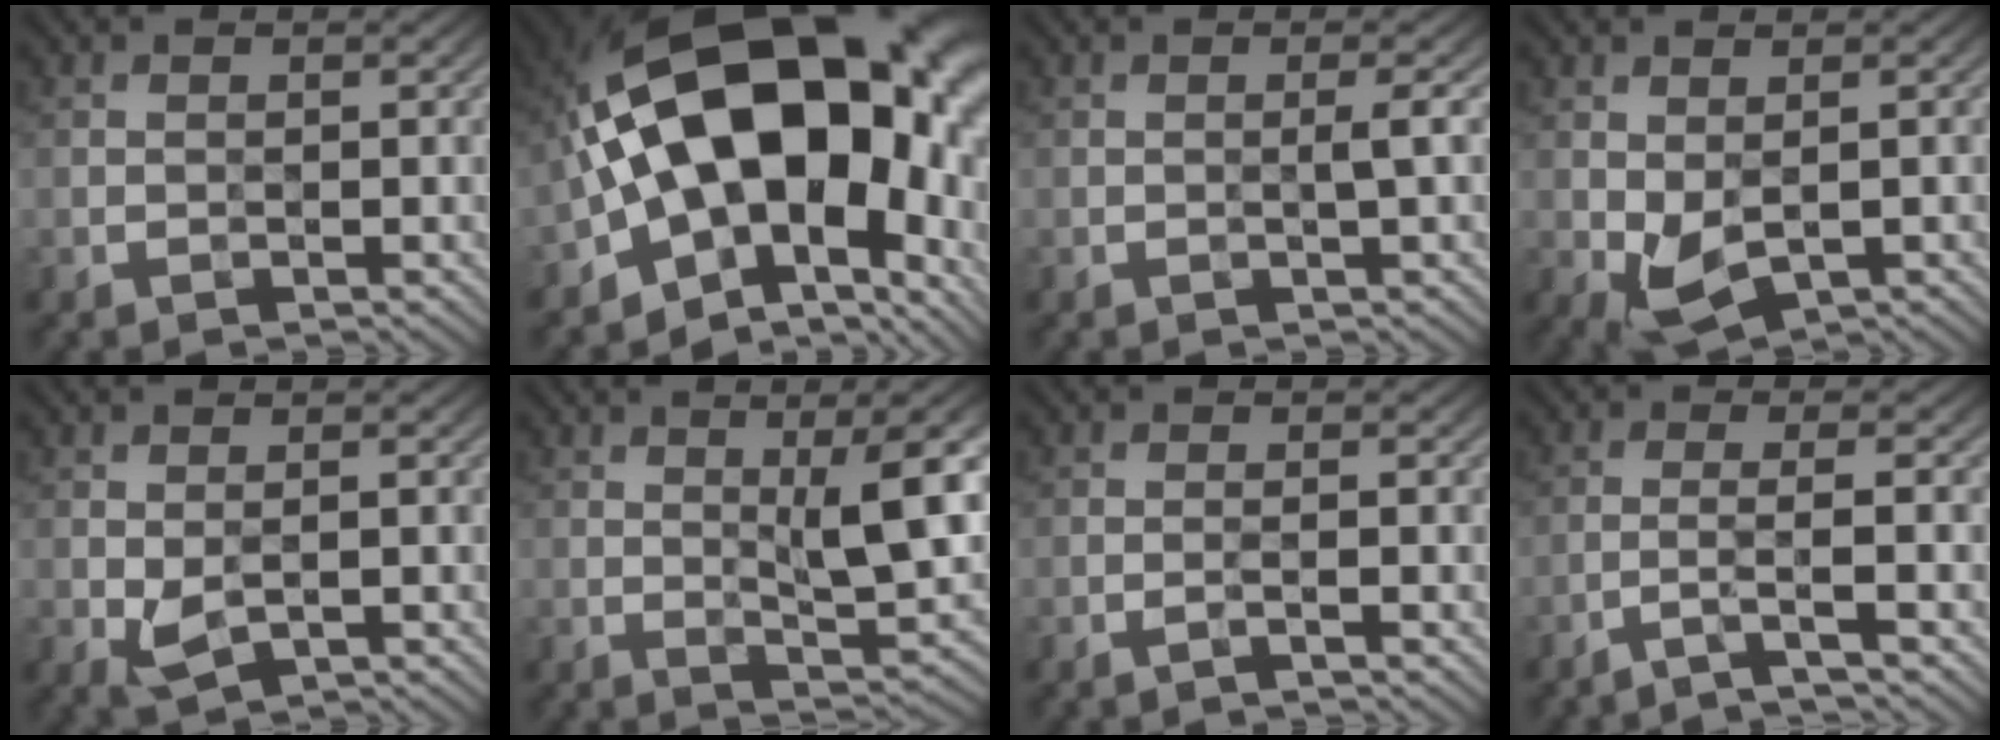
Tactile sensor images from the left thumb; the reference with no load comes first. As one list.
[{"total": 19.8, "force": [-1.4, 11.4, 16.1], "torque": [-0.275, -0.007, -0.017]}, {"total": 1.3, "force": [-0.1, -0.1, 1.3], "torque": [-0.021, 0.004, -0.002]}, {"total": 2.5, "force": [0.0, 1.7, 1.8], "torque": [-0.051, -0.002, 0.003]}, {"total": 1.9, "force": [-0.4, 1.1, 1.4], "torque": [-0.036, -0.005, -0.002]}, {"total": 9.8, "force": [1.8, 2.5, 9.2], "torque": [-0.136, 0.015, 0.032]}, {"total": 0.9, "force": [-0.7, -0.1, 0.4], "torque": [-0.003, 0.006, -0.020]}, {"total": 2.8, "force": [-2.2, 0.0, 1.8], "torque": [-0.015, 0.017, -0.063]}]